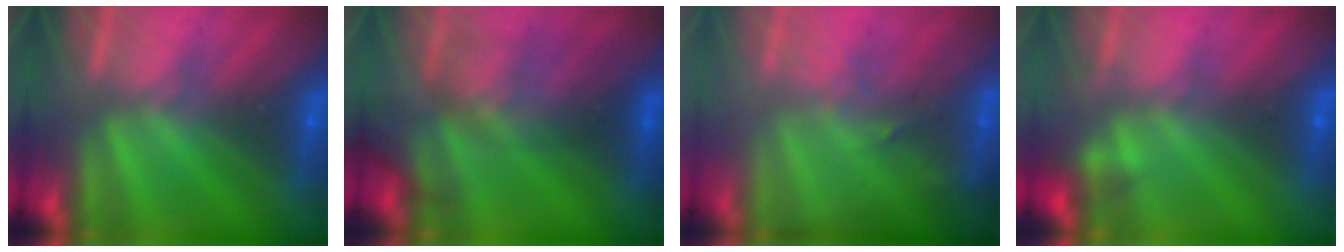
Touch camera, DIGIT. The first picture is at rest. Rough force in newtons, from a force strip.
{"total": 2.7}
{"total": 2.9}
{"total": 2.1}